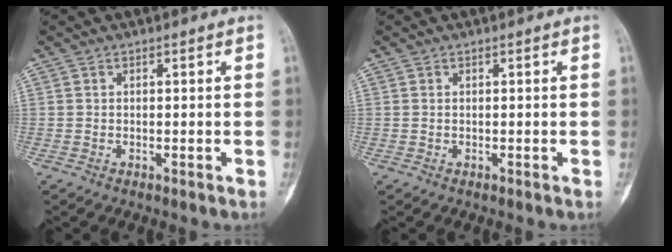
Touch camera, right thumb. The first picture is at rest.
{"total": 0.0}